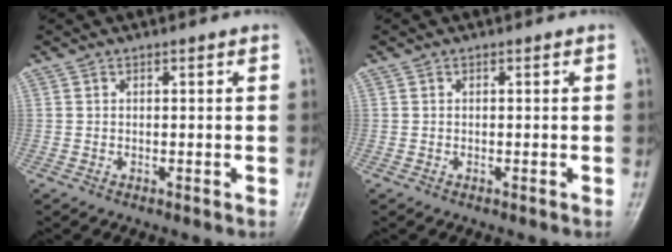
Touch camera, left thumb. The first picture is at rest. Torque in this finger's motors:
{"motor_torque": [-0.01, 0.01, -0.02, -0.01, 0.00]}